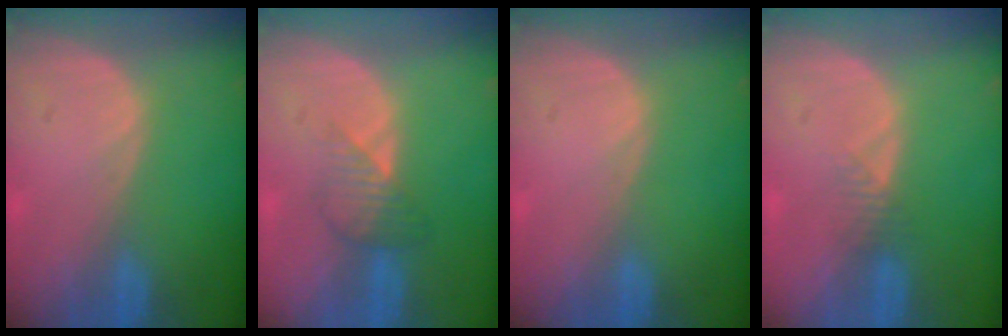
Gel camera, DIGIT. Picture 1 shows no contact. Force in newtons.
{"total": 3.3, "press": 3.1, "slide": 1.0}
{"total": 0.0}
{"total": 1.6, "press": 1.4, "slide": 0.9}